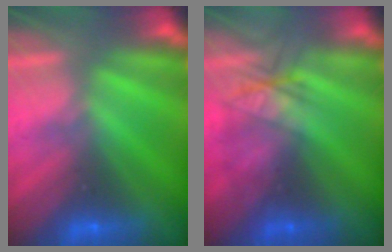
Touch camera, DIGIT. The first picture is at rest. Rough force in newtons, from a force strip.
{"total": 2.1}